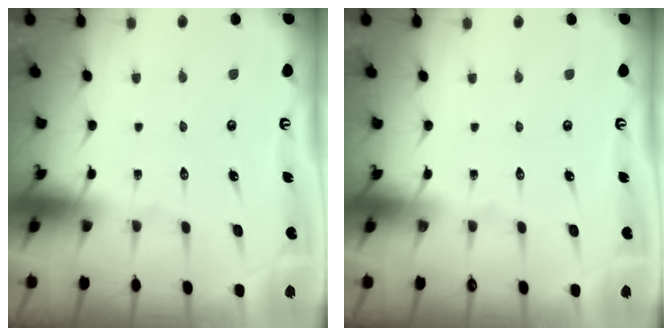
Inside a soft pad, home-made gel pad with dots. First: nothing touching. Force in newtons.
{"total": 0.0}